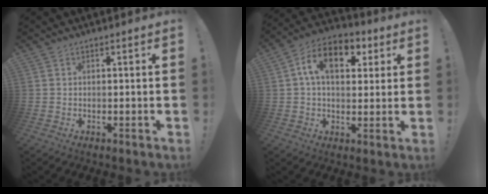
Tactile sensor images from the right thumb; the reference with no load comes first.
{"total": 13.2, "force": [4.3, 8.2, 9.4], "torque": [-0.140, -0.002, 0.076]}